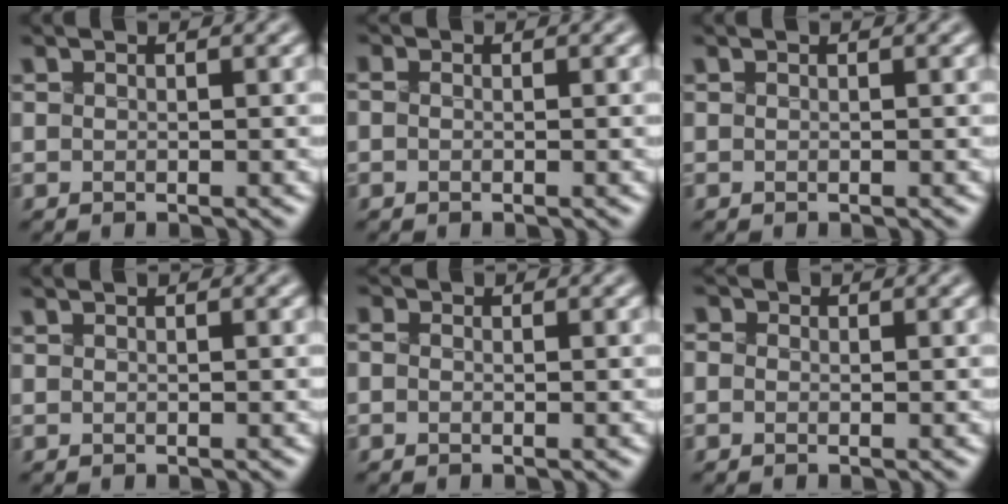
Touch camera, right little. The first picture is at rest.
{"total": 0.6, "force": [0.0, 0.4, 0.4], "torque": [-0.002, 0.004, -0.011]}
{"total": 0.0}
{"total": 0.0}
{"total": 1.2, "force": [0.2, 0.9, 0.7], "torque": [0.002, 0.009, -0.023]}
{"total": 2.4, "force": [0.9, 1.9, 1.2], "torque": [0.001, 0.028, -0.030]}